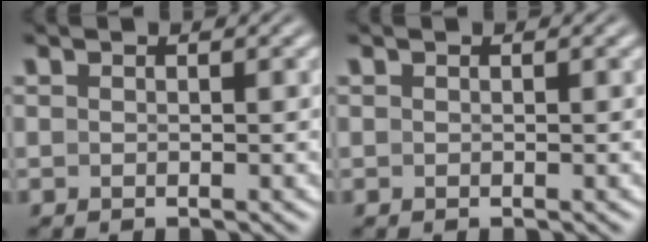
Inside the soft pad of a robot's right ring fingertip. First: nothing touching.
{"total": 0.0}